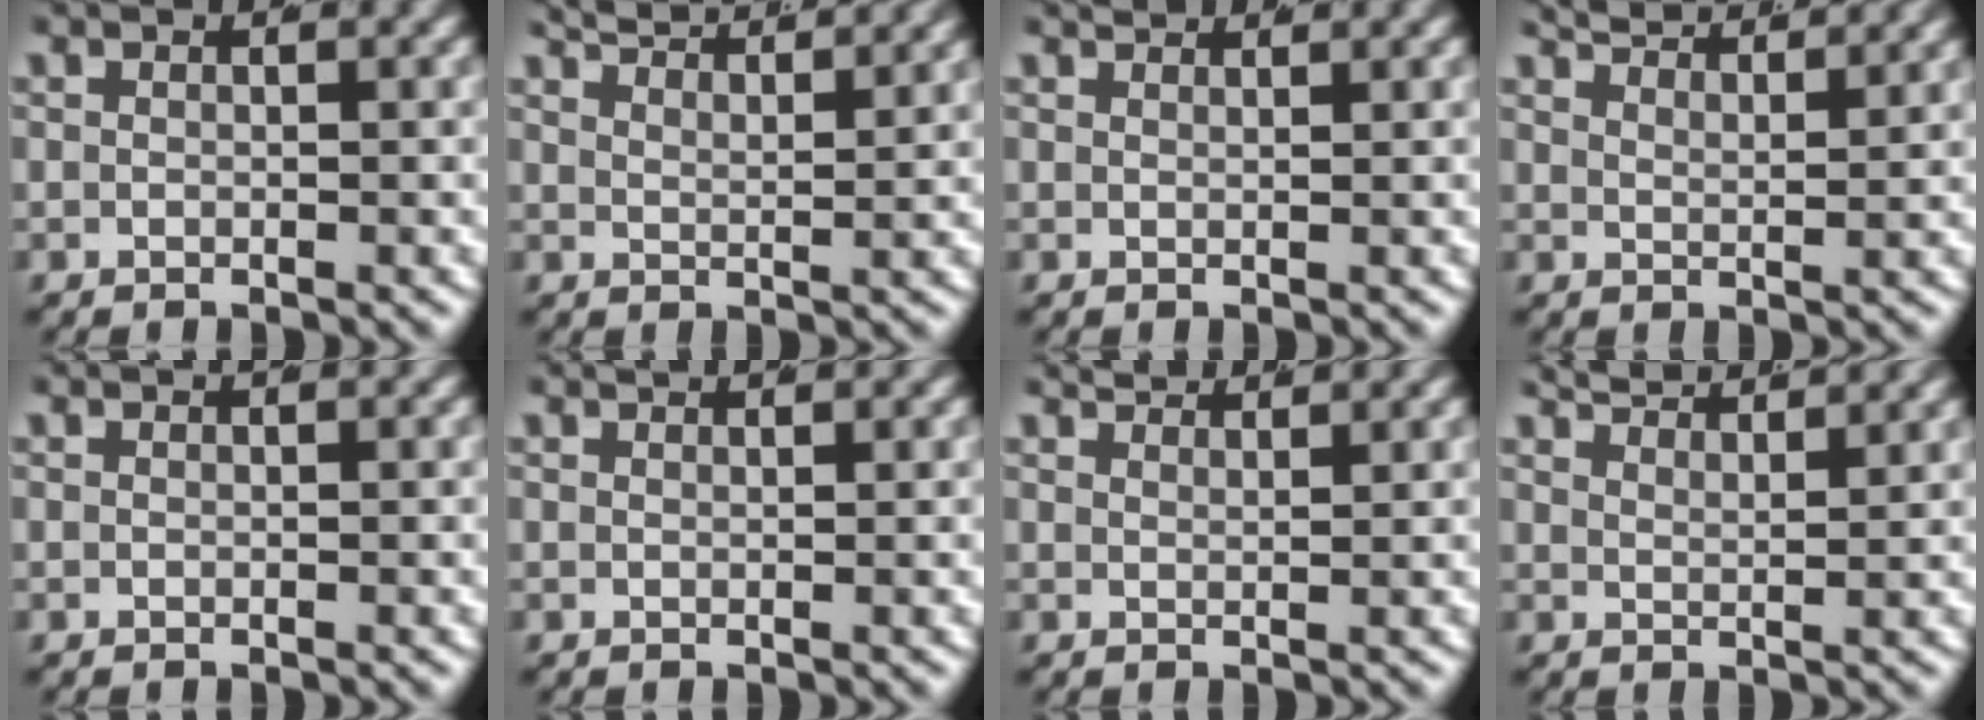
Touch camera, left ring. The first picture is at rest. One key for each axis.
{"total": 5.6, "fx": 5.1, "fy": 0.7, "fz": 2.2, "tx": -0.038, "ty": 0.007, "tz": 0.084}
{"total": 1.5, "fx": 1.4, "fy": -0.4, "fz": 0.2, "tx": 0.000, "ty": 0.001, "tz": 0.026}
{"total": 5.0, "fx": 4.6, "fy": 0.5, "fz": 1.8, "tx": -0.033, "ty": 0.005, "tz": 0.078}
{"total": 0.0}
{"total": 1.3, "fx": 1.2, "fy": -0.3, "fz": 0.4, "tx": -0.002, "ty": 0.003, "tz": 0.020}
{"total": 2.5, "fx": 2.4, "fy": -0.2, "fz": 0.6, "tx": -0.008, "ty": 0.002, "tz": 0.042}
{"total": 4.5, "fx": 4.2, "fy": 0.4, "fz": 1.6, "tx": -0.029, "ty": 0.004, "tz": 0.073}